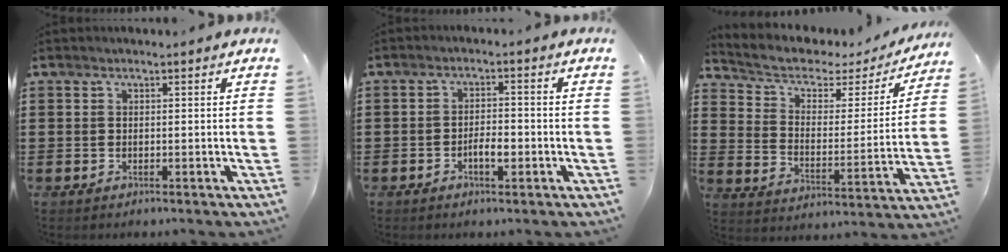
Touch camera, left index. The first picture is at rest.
{"total": 3.2, "force": [-1.2, 1.3, 2.7], "torque": [-0.050, 0.005, -0.023]}
{"total": 4.4, "force": [2.8, 2.4, 2.4], "torque": [-0.065, -0.017, 0.042]}